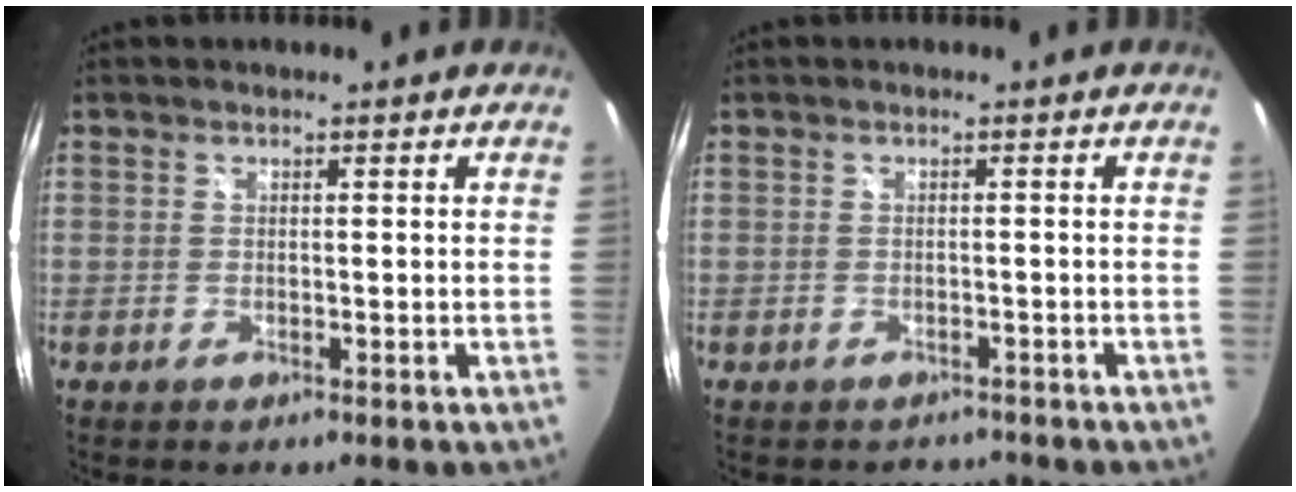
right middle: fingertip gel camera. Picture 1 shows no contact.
{"total": 2.9, "force": [-2.6, 1.3, 0.3], "torque": [-0.003, -0.003, -0.032]}